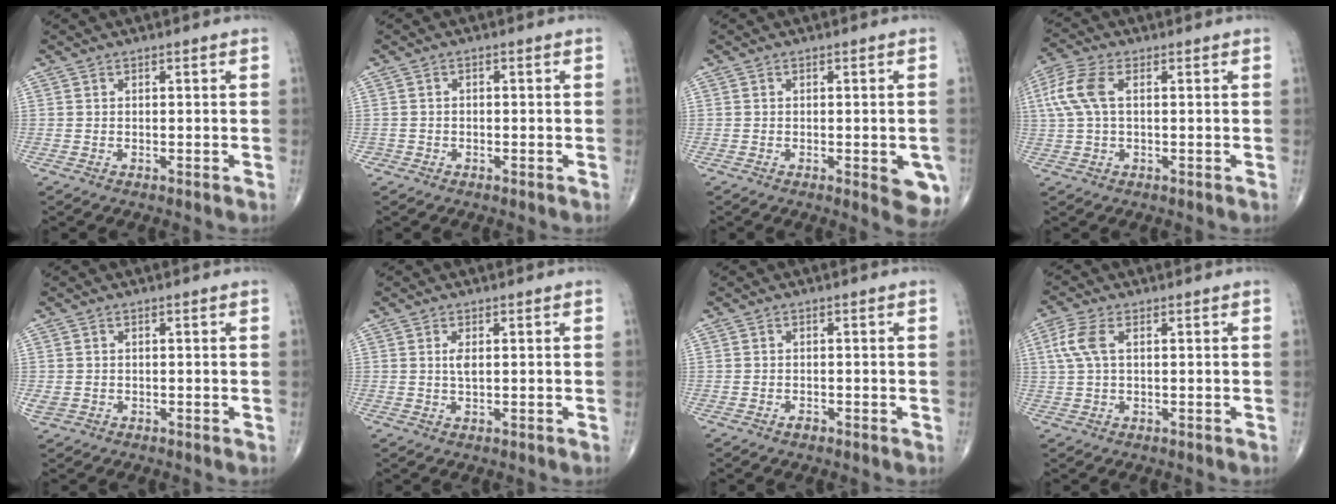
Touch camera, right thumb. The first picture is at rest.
{"total": 1.2, "force": [-0.5, 1.0, 0.1], "torque": [0.011, 0.006, -0.013]}
{"total": 6.3, "force": [-1.8, 2.2, 5.6], "torque": [-0.047, -0.009, -0.019]}
{"total": 8.0, "force": [1.7, 4.2, 6.6], "torque": [-0.174, 0.022, 0.031]}
{"total": 2.1, "force": [-0.3, 1.7, 1.1], "torque": [-0.026, -0.001, -0.003]}
{"total": 1.0, "force": [0.2, 0.4, 0.9], "torque": [-0.017, 0.001, 0.005]}
{"total": 1.0, "force": [-0.6, 0.5, 0.5], "torque": [-0.008, 0.000, -0.013]}
{"total": 5.4, "force": [1.4, 2.6, 4.5], "torque": [-0.123, 0.017, 0.027]}